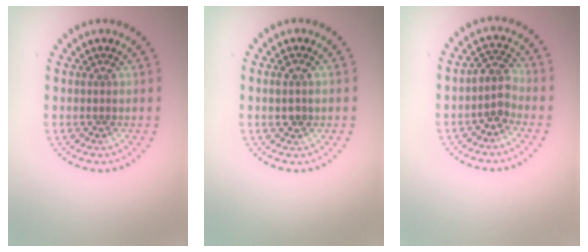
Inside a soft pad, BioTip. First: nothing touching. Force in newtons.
{"total": 1.4, "press": 1.3, "slide": 0.3}
{"total": 2.3, "press": 1.9, "slide": 1.4}